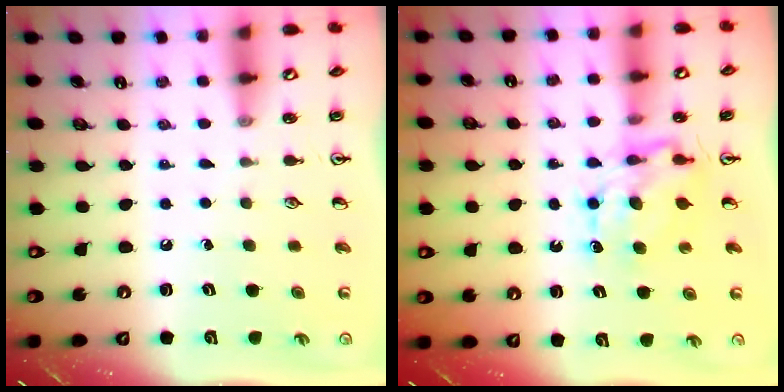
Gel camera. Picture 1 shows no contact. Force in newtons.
{"total": 6.6, "press": 6.6, "slide": 0.5}